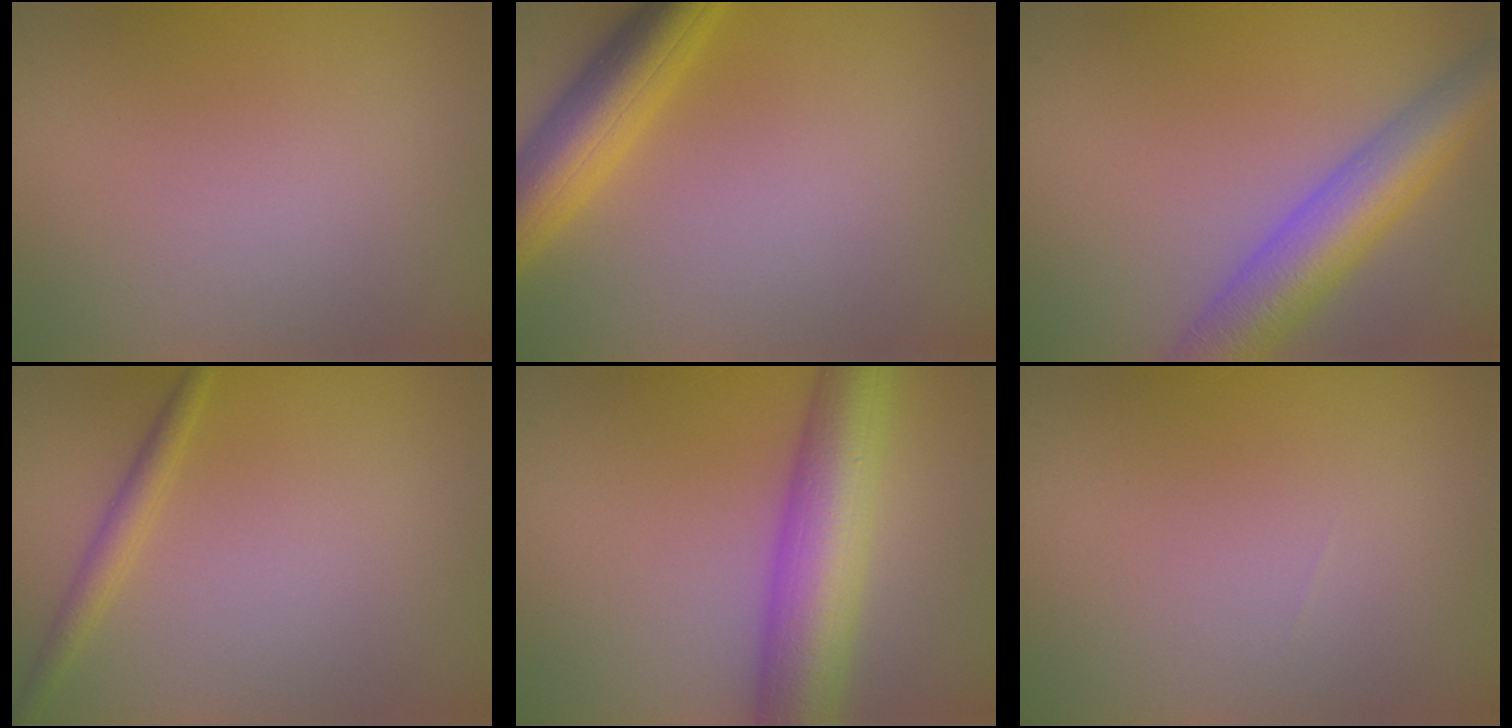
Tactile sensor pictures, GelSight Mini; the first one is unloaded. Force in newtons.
{"total": 5.7, "press": 5.7, "slide": 0.2}
{"total": 6.9, "press": 6.9, "slide": 0.3}
{"total": 1.7, "press": 1.7, "slide": 0.1}
{"total": 8.7, "press": 8.7, "slide": 0.2}
{"total": 0.0}